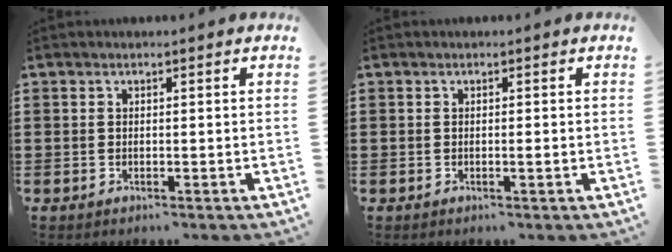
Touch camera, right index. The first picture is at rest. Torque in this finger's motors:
{"motor_torque": [0.58, 0.52, 0.04, 0.04]}